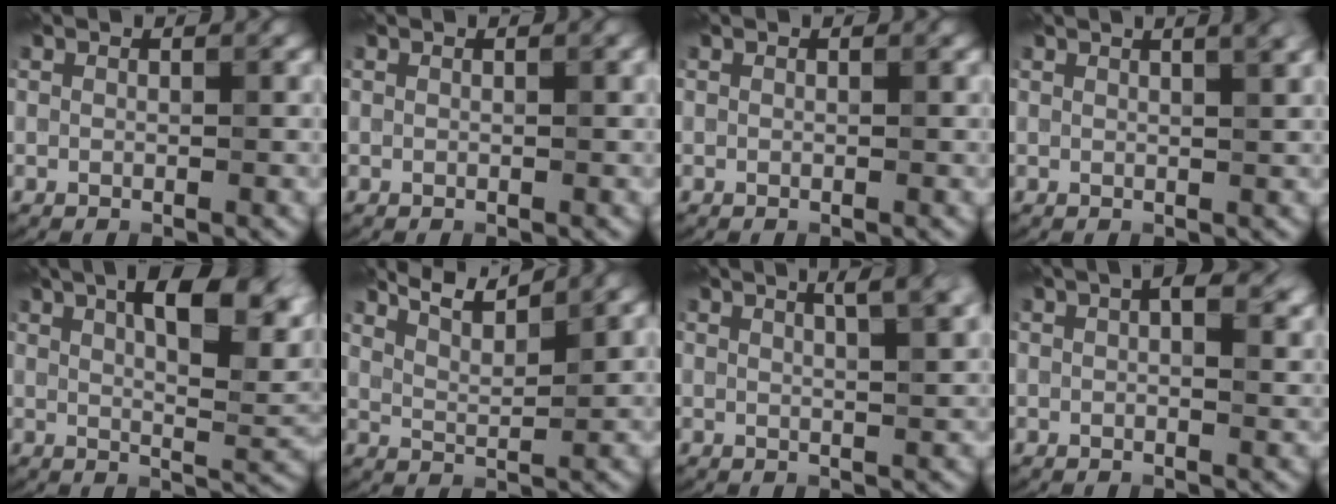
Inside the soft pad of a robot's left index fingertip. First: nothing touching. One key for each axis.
{"total": 0.5, "fx": 0.2, "fy": 0.1, "fz": 0.5, "tx": -0.005, "ty": 0.004, "tz": 0.001}
{"total": 0.0}
{"total": 4.7, "fx": 2.7, "fy": 1.9, "fz": 3.3, "tx": -0.010, "ty": 0.027, "tz": 0.002}
{"total": 11.7, "fx": 5.4, "fy": 3.8, "fz": 9.6, "tx": -0.111, "ty": 0.022, "tz": 0.078}
{"total": 3.7, "fx": 3.2, "fy": 0.5, "fz": 1.6, "tx": -0.027, "ty": 0.004, "tz": 0.051}
{"total": 6.1, "fx": 3.5, "fy": 2.2, "fz": 4.5, "tx": -0.025, "ty": 0.041, "tz": 0.018}
{"total": 4.9, "fx": 2.1, "fy": 2.1, "fz": 3.9, "tx": -0.041, "ty": 0.009, "tz": 0.023}